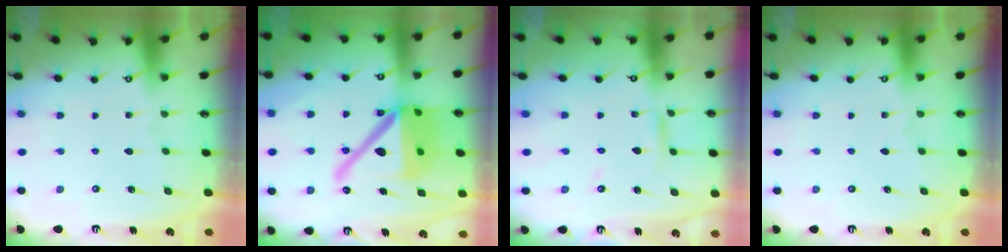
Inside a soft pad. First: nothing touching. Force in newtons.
{"total": 21.3, "press": 21.1, "slide": 3.1}
{"total": 5.1, "press": 5.0, "slide": 0.4}
{"total": 0.0}